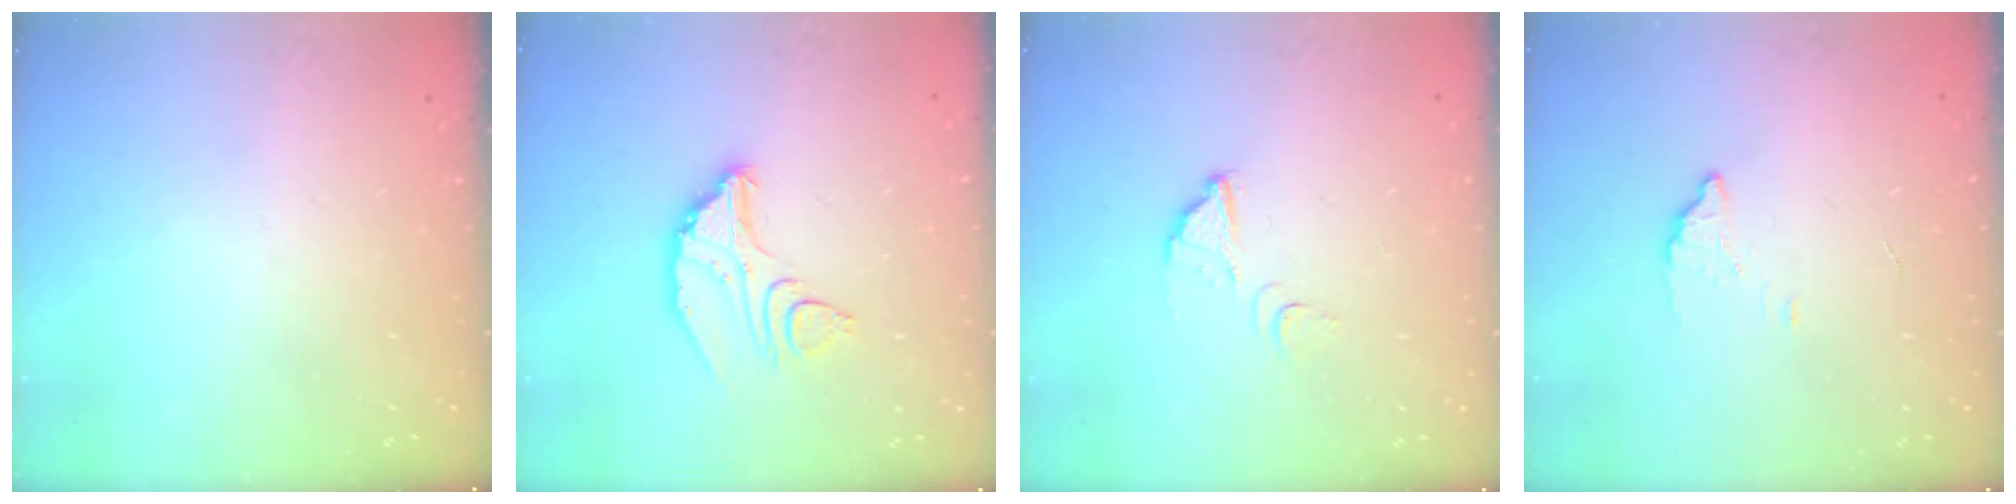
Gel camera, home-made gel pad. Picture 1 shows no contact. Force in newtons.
{"total": 9.7, "press": 9.7, "slide": 1.0}
{"total": 3.9, "press": 3.9, "slide": 0.3}
{"total": 2.1, "press": 2.1, "slide": 0.1}